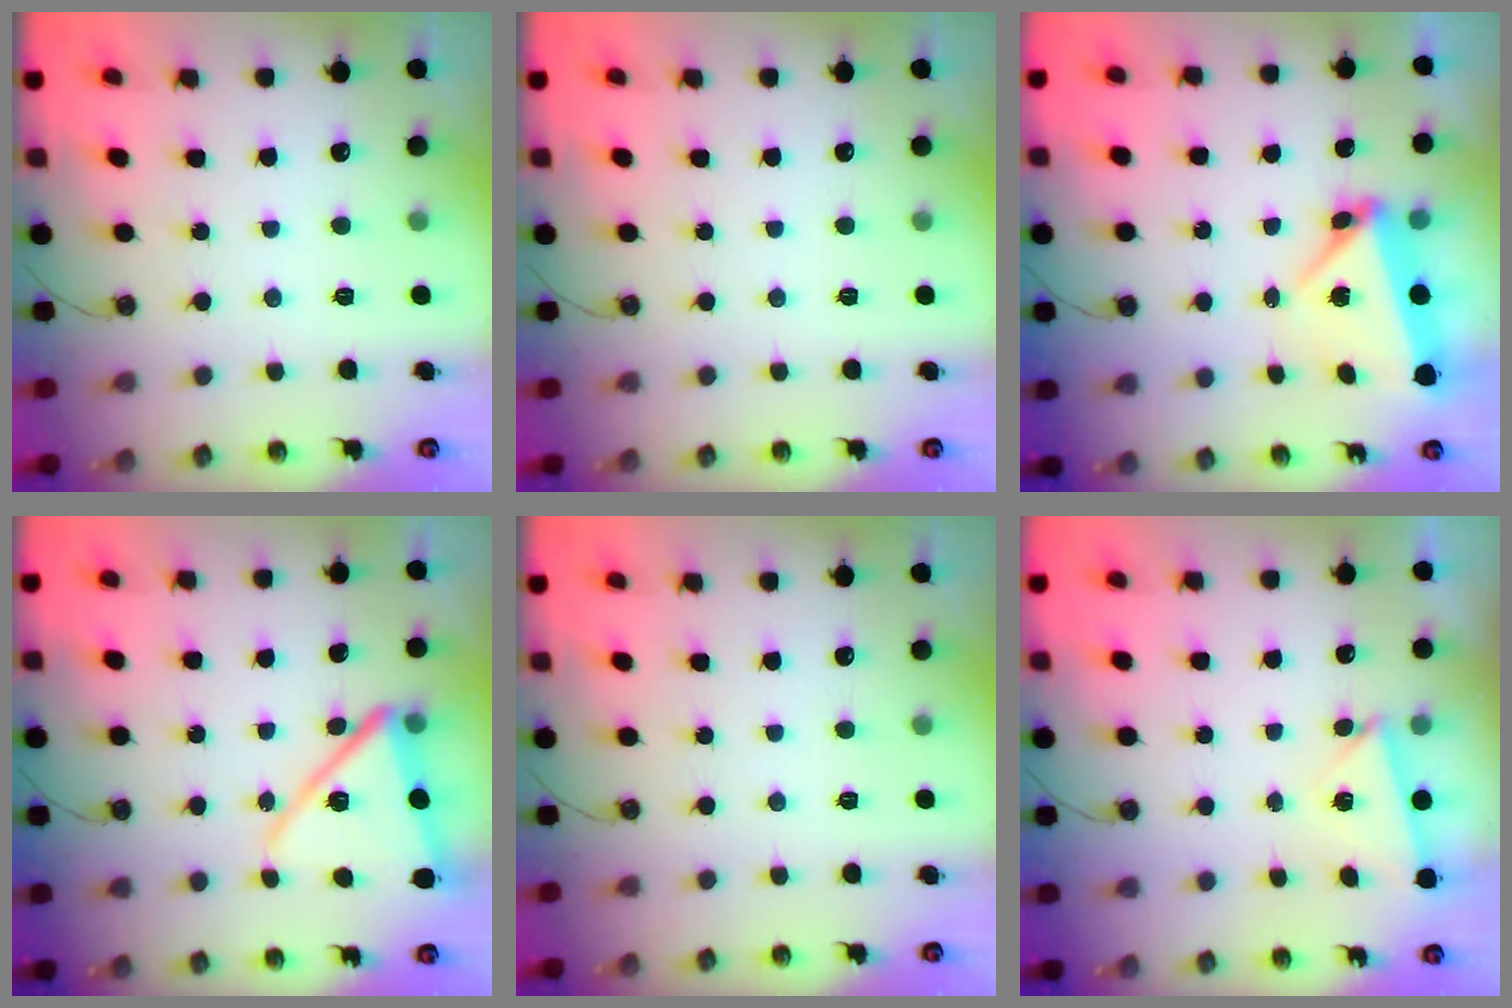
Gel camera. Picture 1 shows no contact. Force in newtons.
{"total": 0.0}
{"total": 7.0, "press": 4.8, "slide": 5.2}
{"total": 14.9, "press": 14.8, "slide": 1.5}
{"total": 0.0}
{"total": 3.1, "press": 3.1, "slide": 0.5}